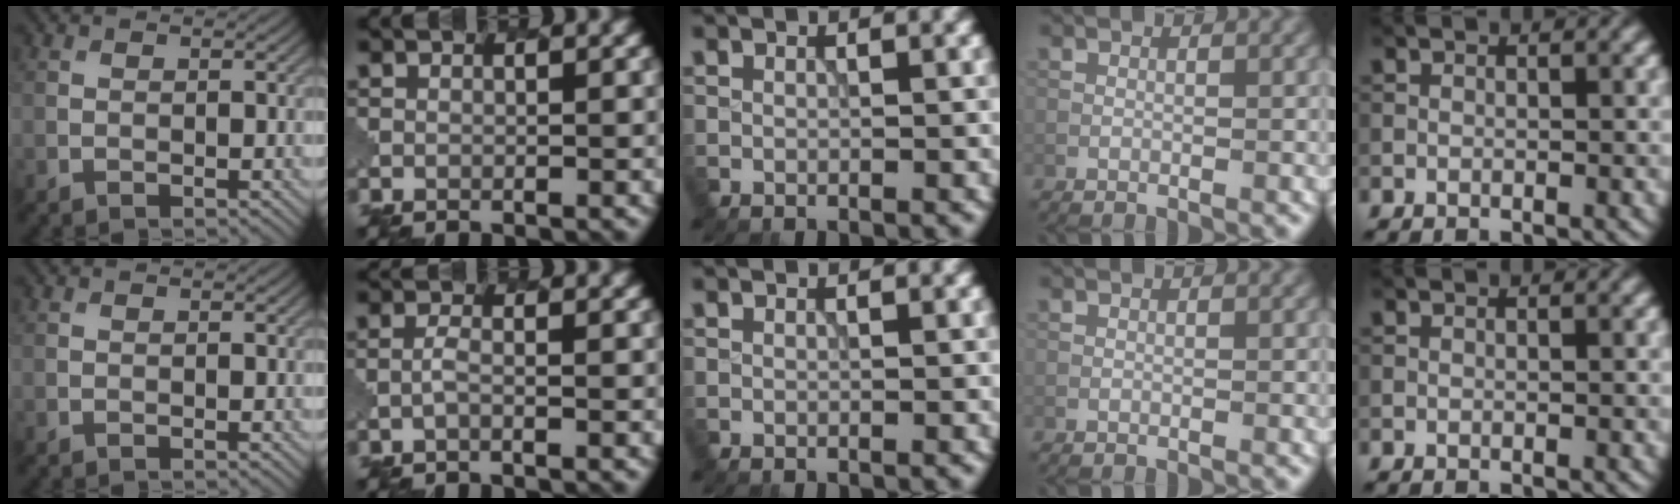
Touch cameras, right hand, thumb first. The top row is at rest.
{"index": {"total": 0.9, "force": [-0.3, 0.2, 0.8], "torque": [-0.016, 0.004, -0.010]}}